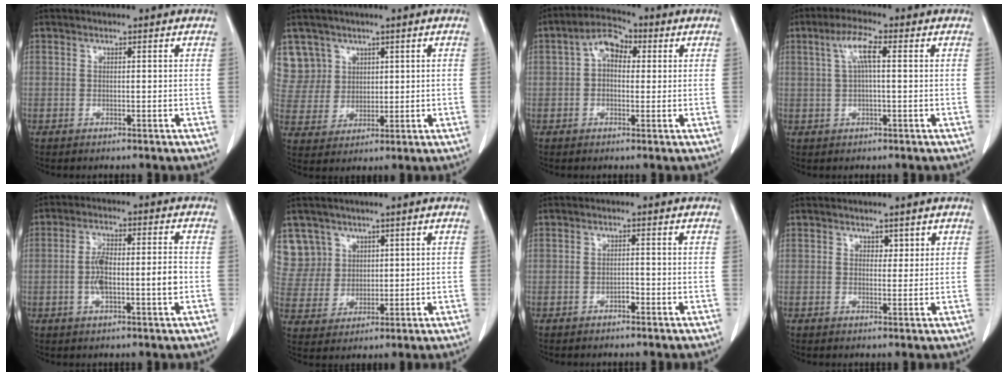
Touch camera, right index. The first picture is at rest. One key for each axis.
{"total": 7.8, "fx": 4.4, "fy": 6.5, "fz": -0.1, "tx": 0.001, "ty": 0.014, "tz": 0.101}
{"total": 5.9, "fx": 1.2, "fy": 3.6, "fz": 4.5, "tx": -0.082, "ty": 0.032, "tz": 0.015}
{"total": 4.8, "fx": 1.2, "fy": 0.8, "fz": 4.6, "tx": -0.095, "ty": 0.016, "tz": 0.025}
{"total": 7.8, "fx": -1.2, "fy": 1.7, "fz": 7.5, "tx": -0.143, "ty": 0.014, "tz": -0.023}
{"total": 7.4, "fx": 4.0, "fy": 6.3, "fz": -0.2, "tx": 0.005, "ty": 0.013, "tz": 0.091}
{"total": 1.2, "fx": -0.8, "fy": 0.5, "fz": 0.7, "tx": -0.011, "ty": 0.002, "tz": -0.013}
{"total": 1.7, "fx": 1.0, "fy": 1.2, "fz": 0.7, "tx": -0.003, "ty": -0.002, "tz": 0.013}